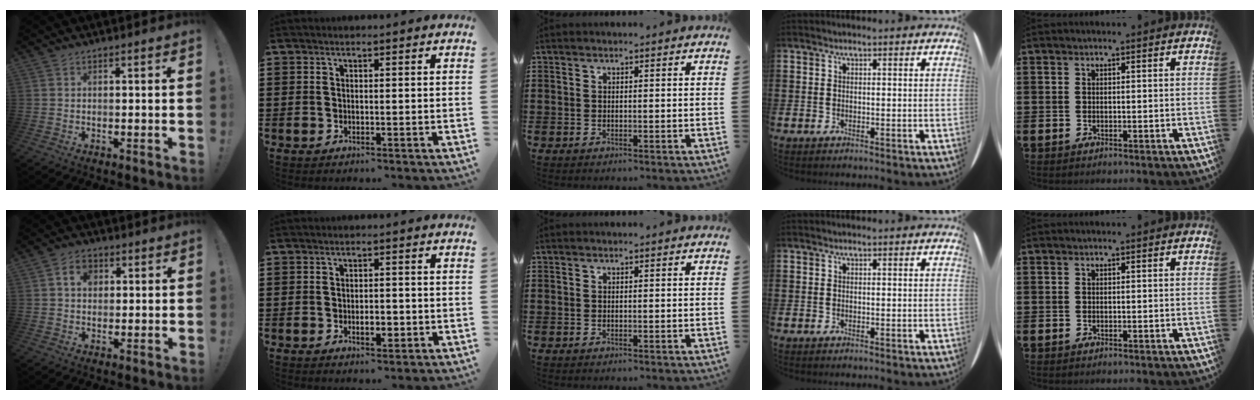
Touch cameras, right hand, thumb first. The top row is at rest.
{"thumb": {"total": 5.7, "force": [1.5, 4.1, 3.6], "torque": [-0.053, 0.008, 0.025]}, "index": {"total": 3.2, "force": [-0.9, 1.4, 2.7], "torque": [-0.051, 0.004, -0.017]}}